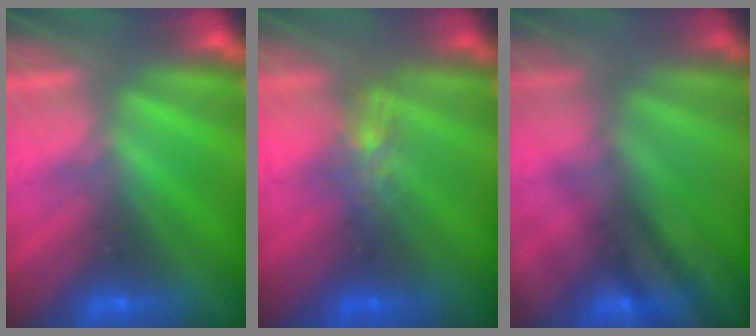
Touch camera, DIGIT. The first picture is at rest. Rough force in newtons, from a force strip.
{"total": 4.8}
{"total": 2.4}